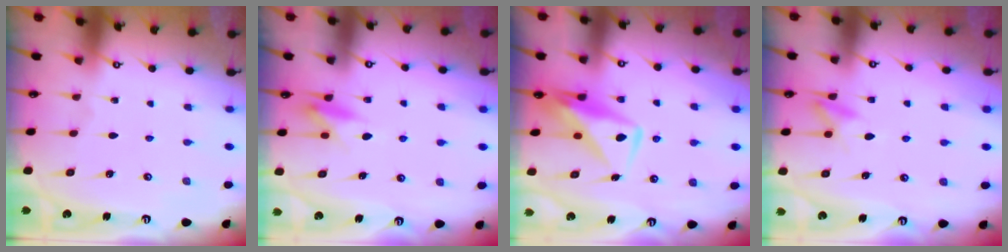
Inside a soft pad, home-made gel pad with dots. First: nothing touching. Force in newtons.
{"total": 6.0, "press": 6.0, "slide": 0.6}
{"total": 10.2, "press": 10.2, "slide": 0.9}
{"total": 9.9, "press": 9.8, "slide": 1.4}